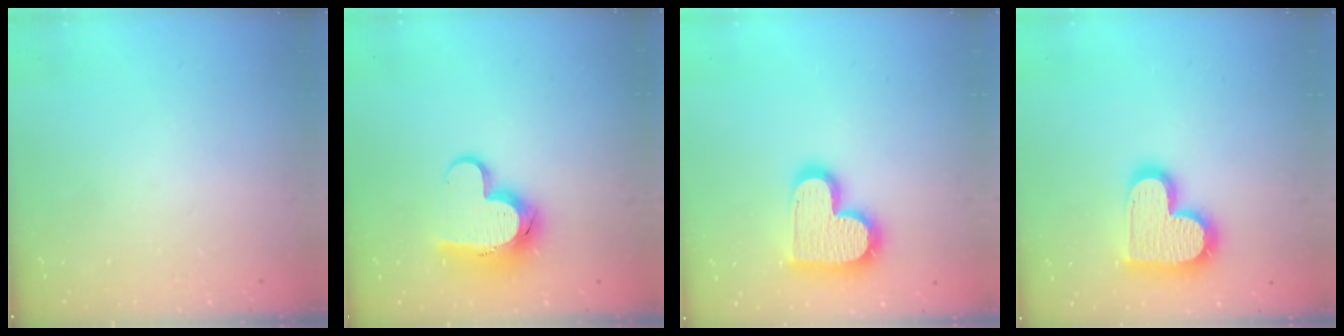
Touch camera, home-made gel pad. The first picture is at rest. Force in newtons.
{"total": 13.1, "press": 13.0, "slide": 1.3}
{"total": 17.9, "press": 17.9, "slide": 1.1}
{"total": 17.9, "press": 17.9, "slide": 1.1}